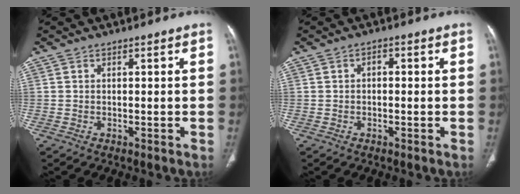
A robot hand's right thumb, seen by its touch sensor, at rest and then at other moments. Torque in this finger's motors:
{"motor_torque": [-0.22, -0.15, 0.32, 0.04, -0.01]}